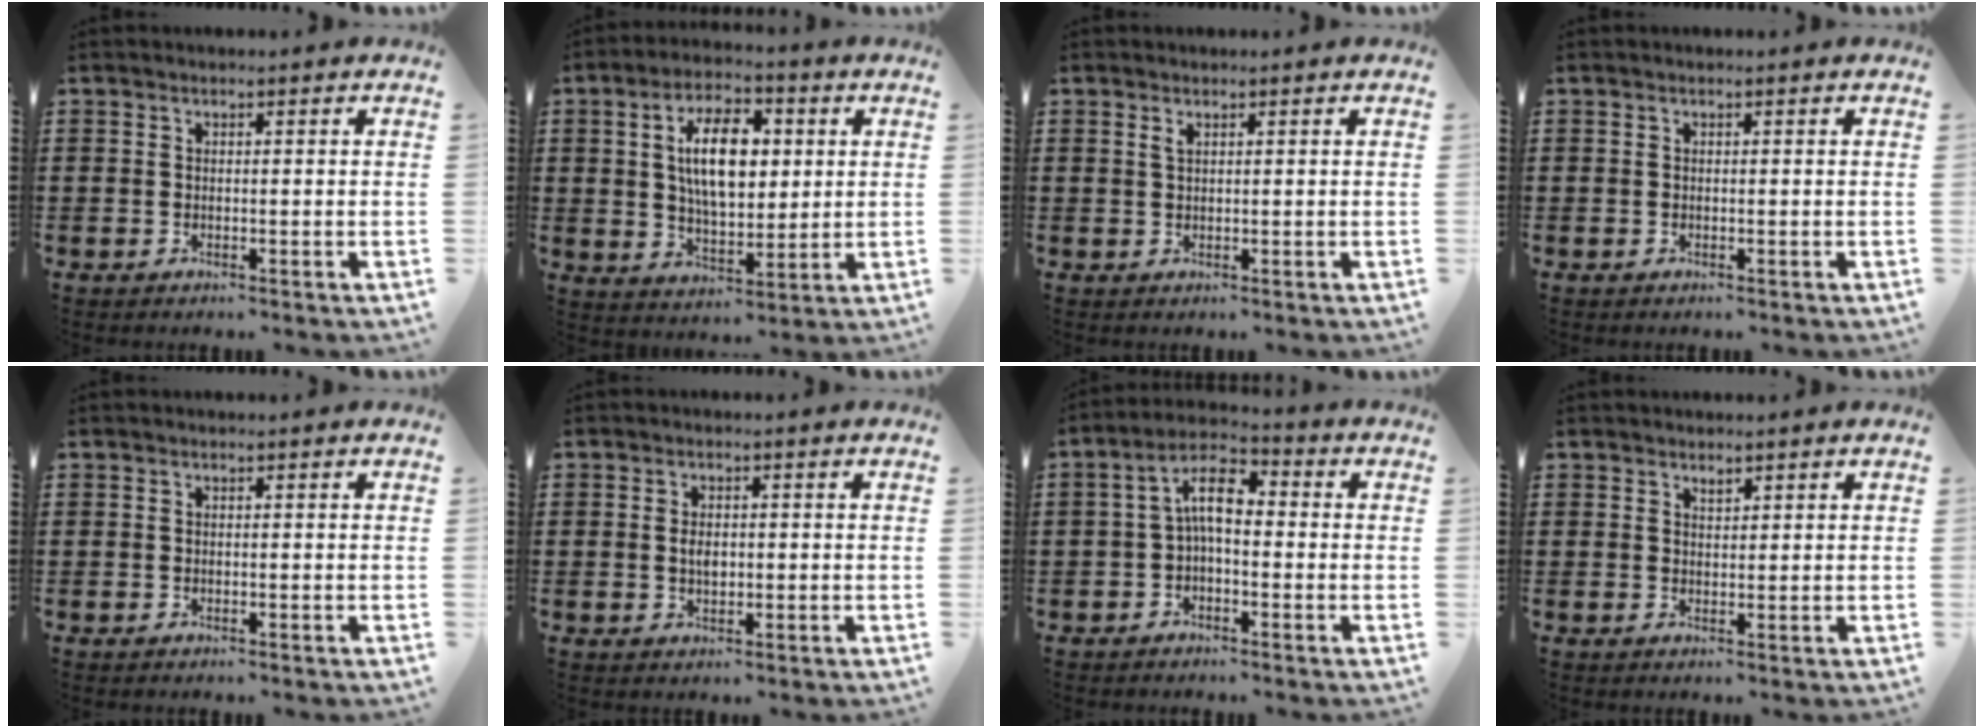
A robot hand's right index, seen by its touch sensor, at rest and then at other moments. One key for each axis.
{"total": 10.4, "fx": 2.3, "fy": 4.9, "fz": 8.8, "tx": -0.154, "ty": 0.007, "tz": 0.035}
{"total": 1.0, "fx": 0.6, "fy": 0.4, "fz": 0.7, "tx": -0.016, "ty": 0.003, "tz": 0.010}
{"total": 0.0}
{"total": 0.0}
{"total": 2.3, "fx": -0.1, "fy": 1.4, "fz": 1.9, "tx": -0.030, "ty": 0.004, "tz": -0.004}
{"total": 6.7, "fx": 0.0, "fy": 2.8, "fz": 6.1, "tx": -0.131, "ty": 0.010, "tz": -0.006}
{"total": 1.0, "fx": 0.9, "fy": 0.3, "fz": 0.3, "tx": -0.009, "ty": -0.002, "tz": 0.018}